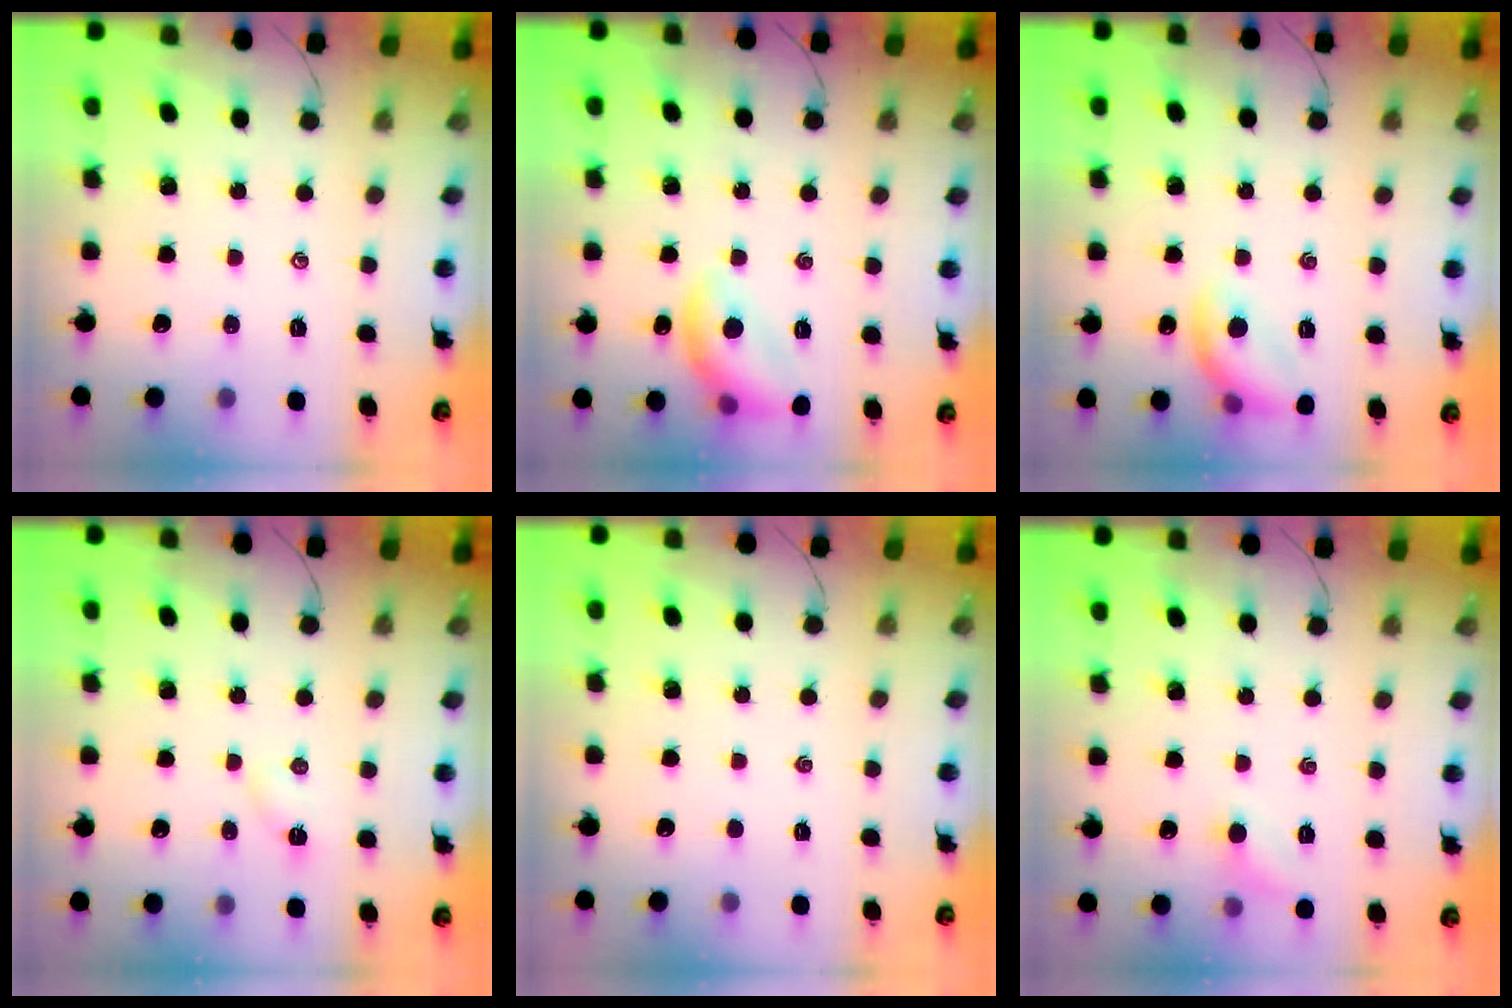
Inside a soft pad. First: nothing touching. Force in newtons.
{"total": 10.9, "press": 10.9, "slide": 0.4}
{"total": 11.4, "press": 11.4, "slide": 0.7}
{"total": 3.2, "press": 3.0, "slide": 0.9}
{"total": 0.0}
{"total": 5.7, "press": 5.5, "slide": 1.7}